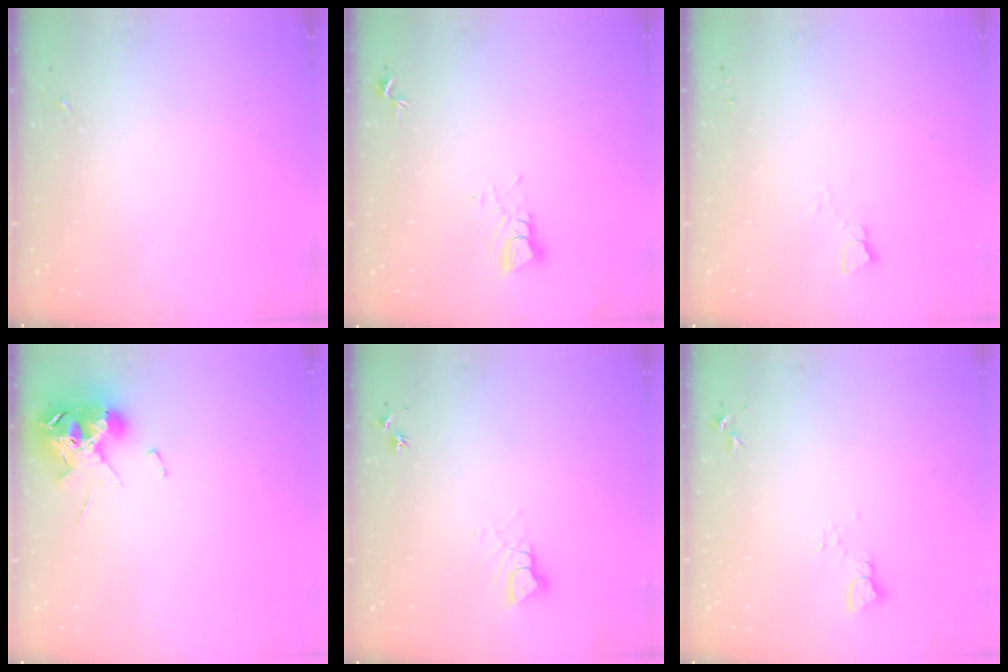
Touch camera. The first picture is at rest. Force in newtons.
{"total": 3.7, "press": 3.7, "slide": 0.3}
{"total": 2.8, "press": 2.7, "slide": 0.3}
{"total": 10.8, "press": 10.7, "slide": 1.7}
{"total": 5.1, "press": 5.1, "slide": 0.4}
{"total": 3.5, "press": 3.5, "slide": 0.4}